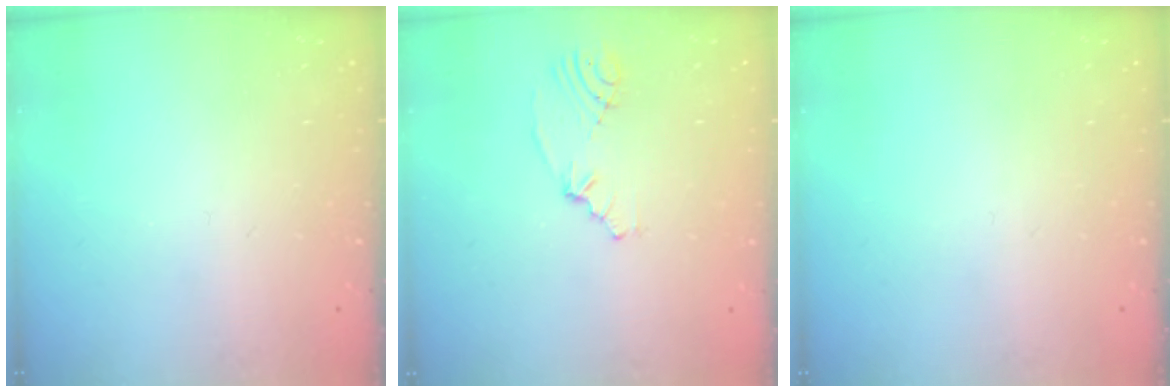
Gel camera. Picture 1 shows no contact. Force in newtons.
{"total": 4.5, "press": 2.4, "slide": 3.8}
{"total": 0.0}